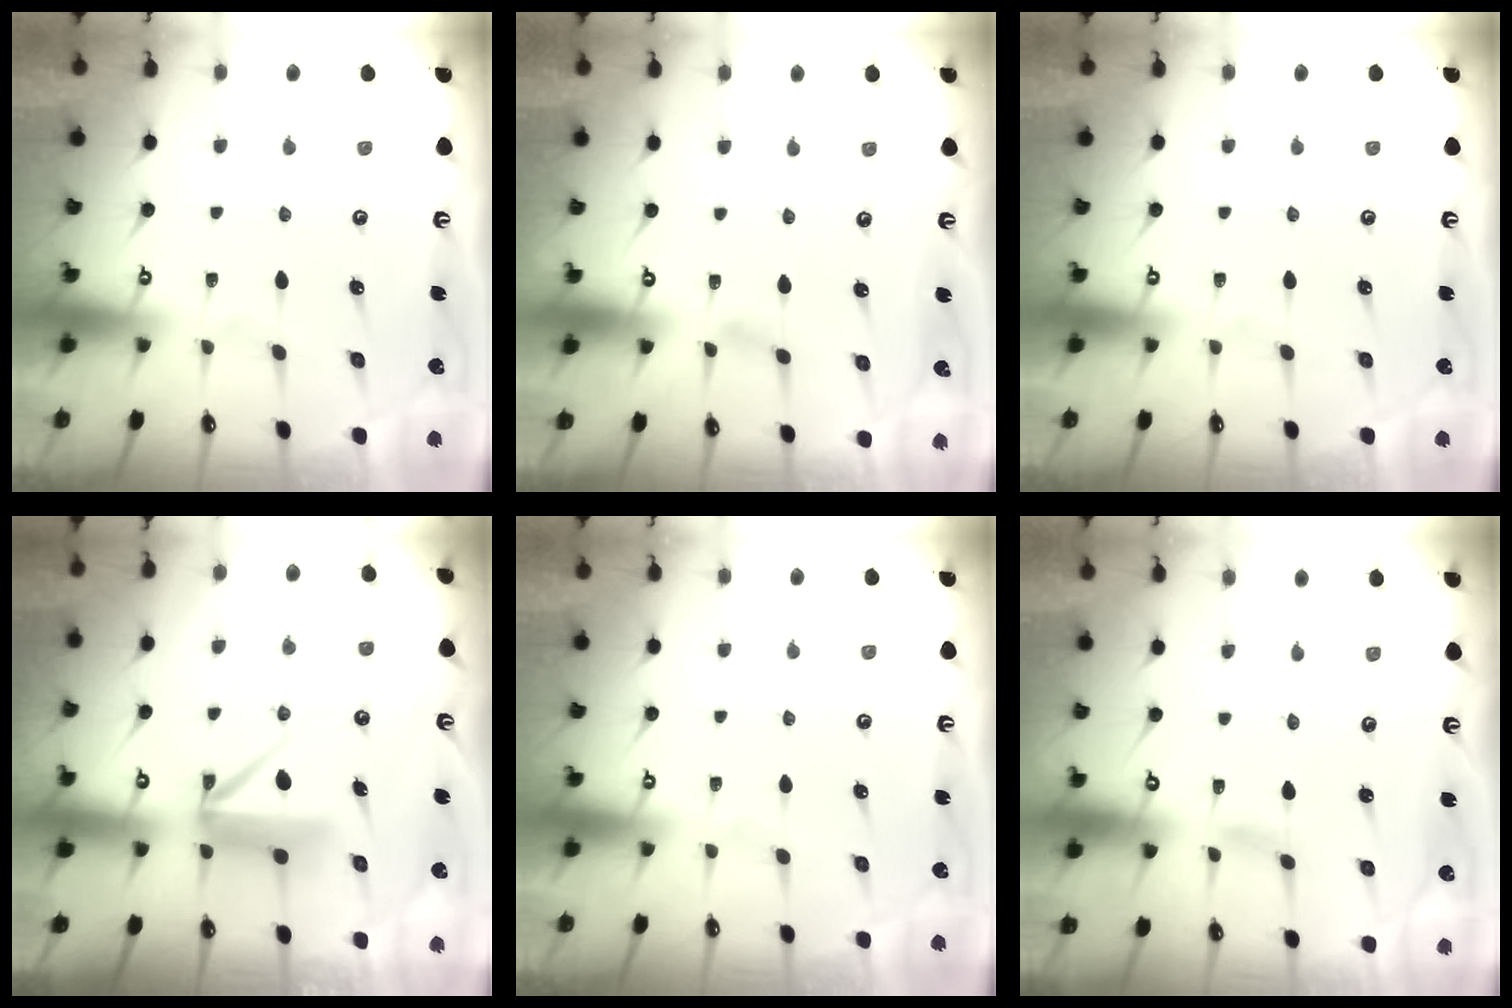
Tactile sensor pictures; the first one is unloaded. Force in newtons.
{"total": 2.4, "press": 2.4, "slide": 0.3}
{"total": 0.0}
{"total": 9.0, "press": 9.0, "slide": 0.7}
{"total": 0.0}
{"total": 1.0, "press": 1.0, "slide": 0.1}